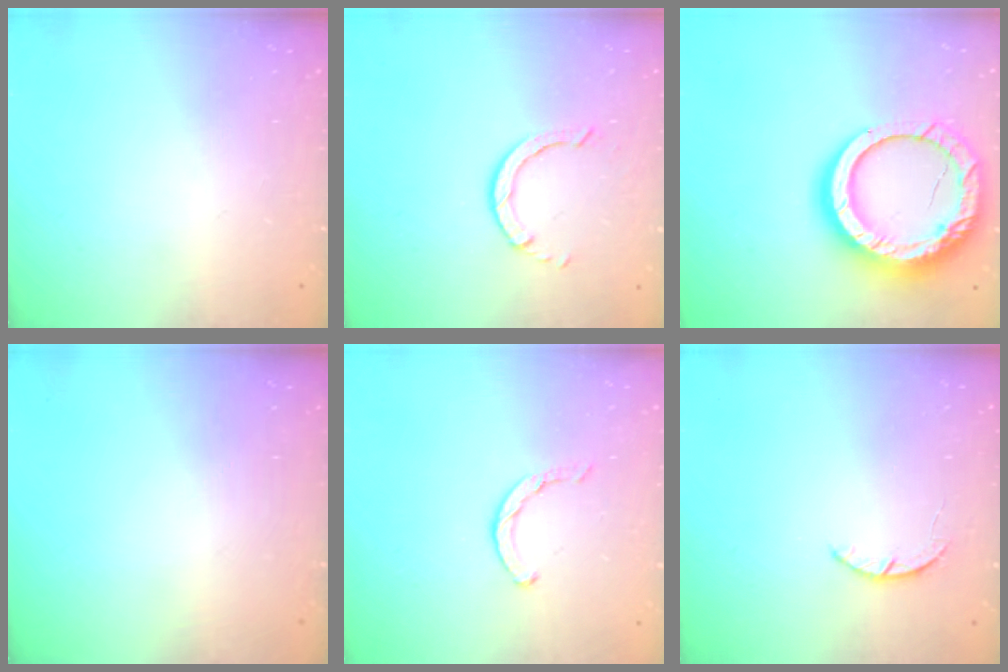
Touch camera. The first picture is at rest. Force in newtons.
{"total": 3.4, "press": 3.4, "slide": 0.5}
{"total": 20.9, "press": 20.8, "slide": 2.6}
{"total": 0.0}
{"total": 3.6, "press": 3.5, "slide": 0.8}
{"total": 2.5, "press": 2.5, "slide": 0.5}